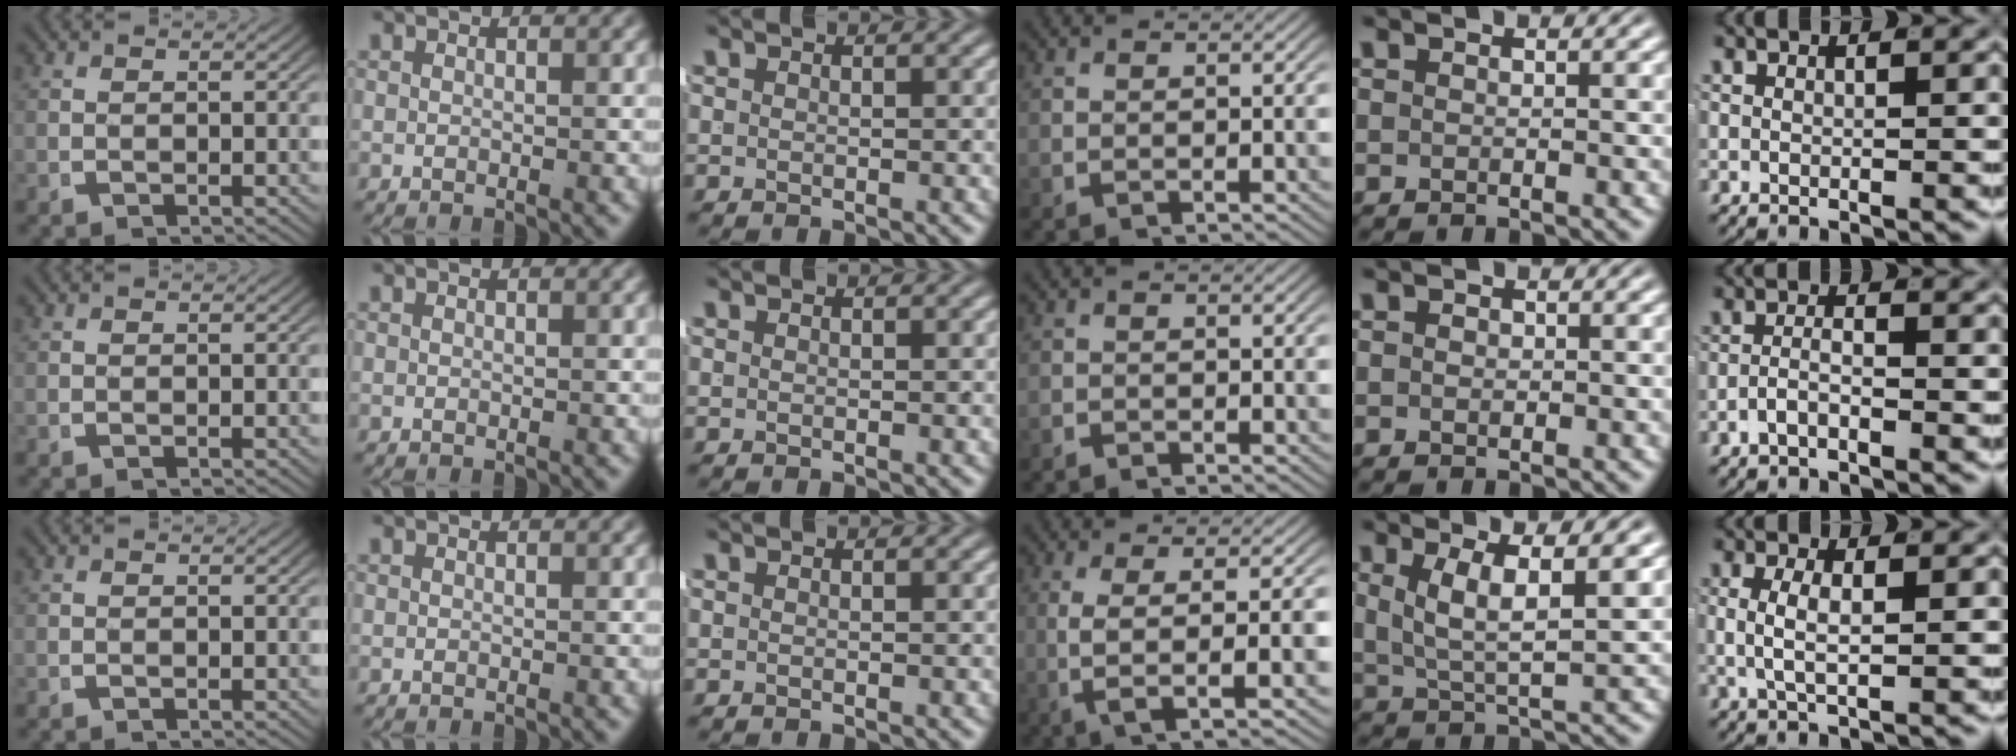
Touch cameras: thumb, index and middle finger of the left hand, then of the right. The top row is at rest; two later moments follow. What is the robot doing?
{"motion": "lift_and_place", "object": "jacket"}